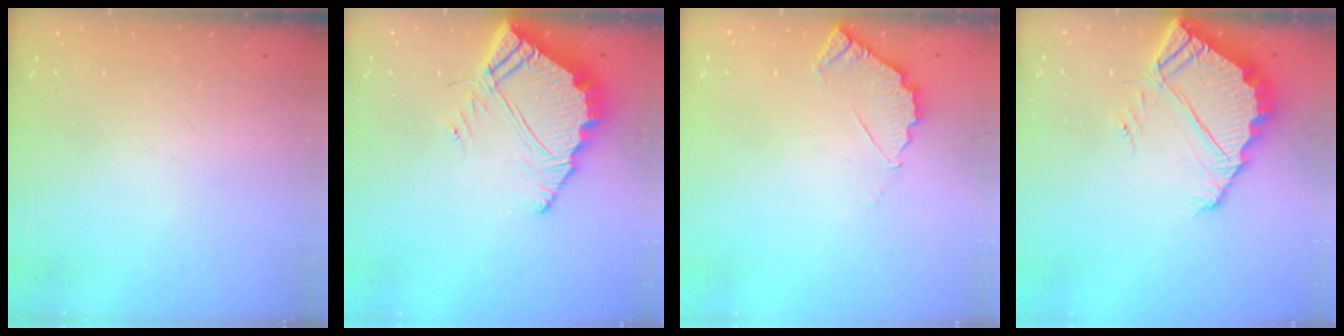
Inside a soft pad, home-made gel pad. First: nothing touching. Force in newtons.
{"total": 9.2, "press": 9.1, "slide": 0.7}
{"total": 3.7, "press": 3.7, "slide": 0.3}
{"total": 5.3, "press": 5.3, "slide": 0.3}